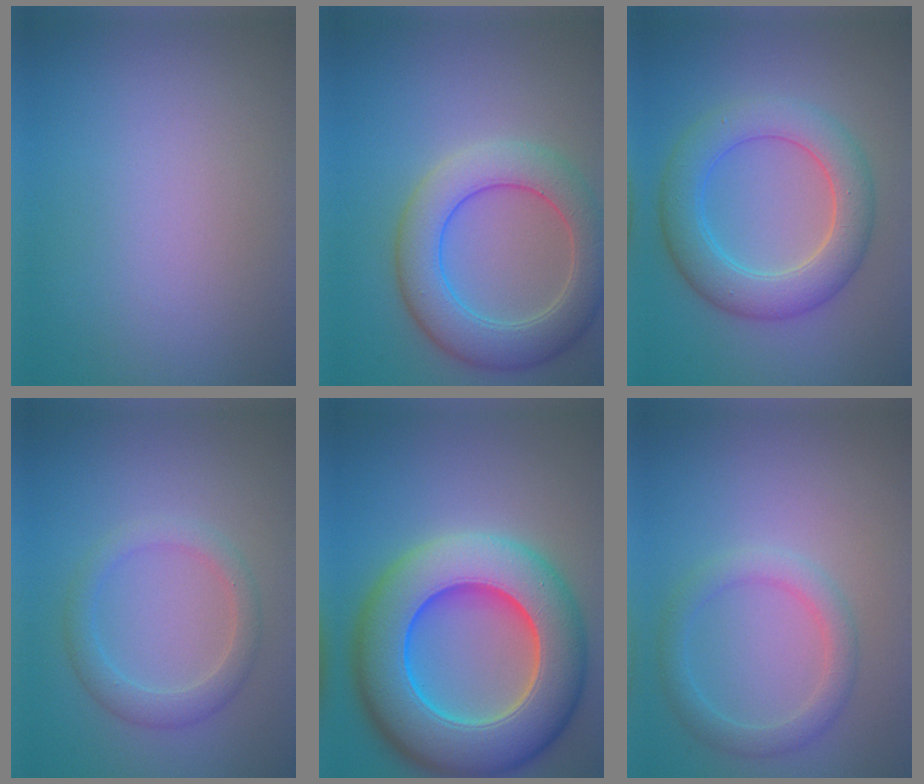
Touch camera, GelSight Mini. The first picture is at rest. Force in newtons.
{"total": 6.6, "press": 6.6, "slide": 0.4}
{"total": 6.1, "press": 6.1, "slide": 0.3}
{"total": 2.6, "press": 2.6, "slide": 0.1}
{"total": 13.4, "press": 13.4, "slide": 0.4}
{"total": 2.5, "press": 2.5, "slide": 0.0}